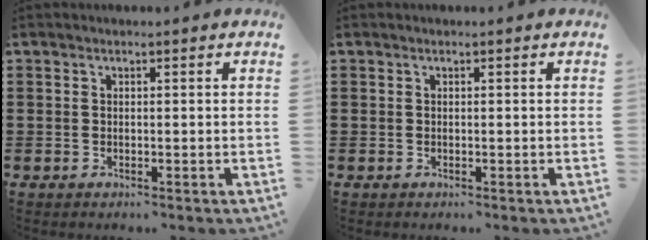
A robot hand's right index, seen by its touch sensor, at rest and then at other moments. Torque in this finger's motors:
{"motor_torque": [0.04, 0.60, -0.01, 0.00]}